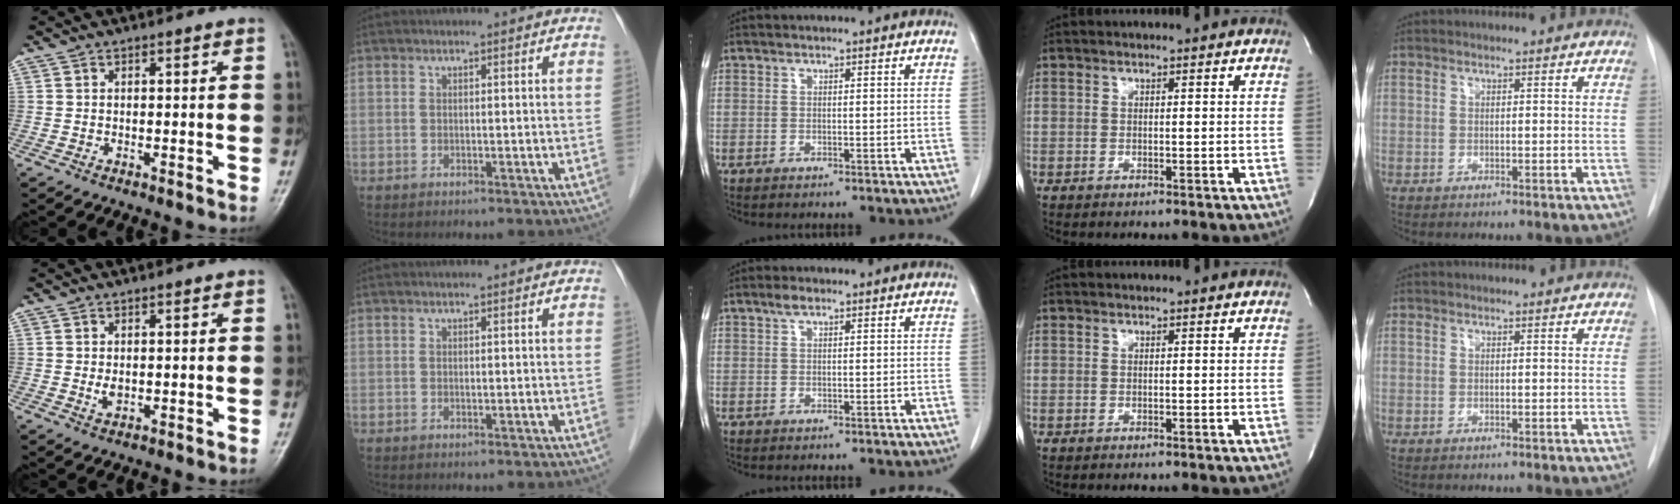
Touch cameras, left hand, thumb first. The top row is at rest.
{"thumb": {"total": 1.7, "force": [0.3, 0.9, 1.4], "torque": [-0.021, -0.005, 0.010]}, "middle": {"total": 1.4, "force": [0.8, 0.5, 1.0], "torque": [-0.020, 0.009, 0.014]}}